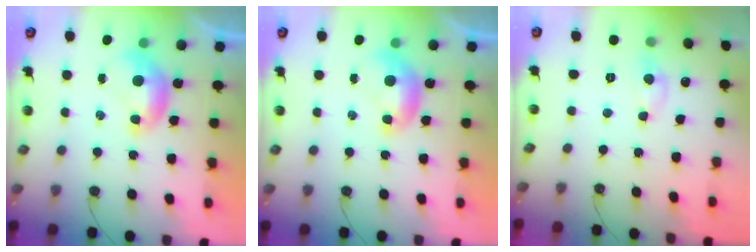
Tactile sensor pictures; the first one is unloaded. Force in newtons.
{"total": 0.0}
{"total": 0.7, "press": 0.5, "slide": 0.4}